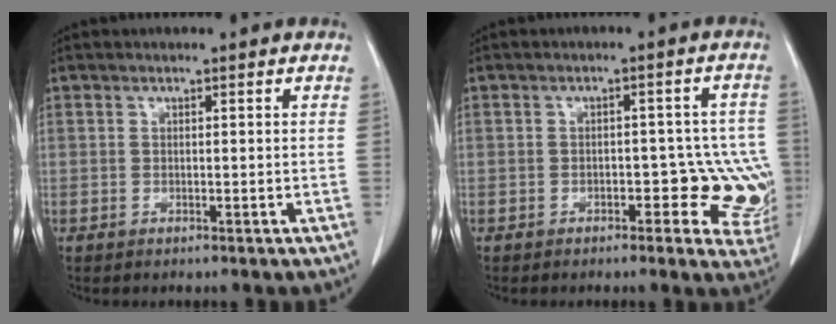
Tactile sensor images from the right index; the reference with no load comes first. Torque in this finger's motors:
{"motor_torque": [0.14, 0.06, 0.09, 0.00]}